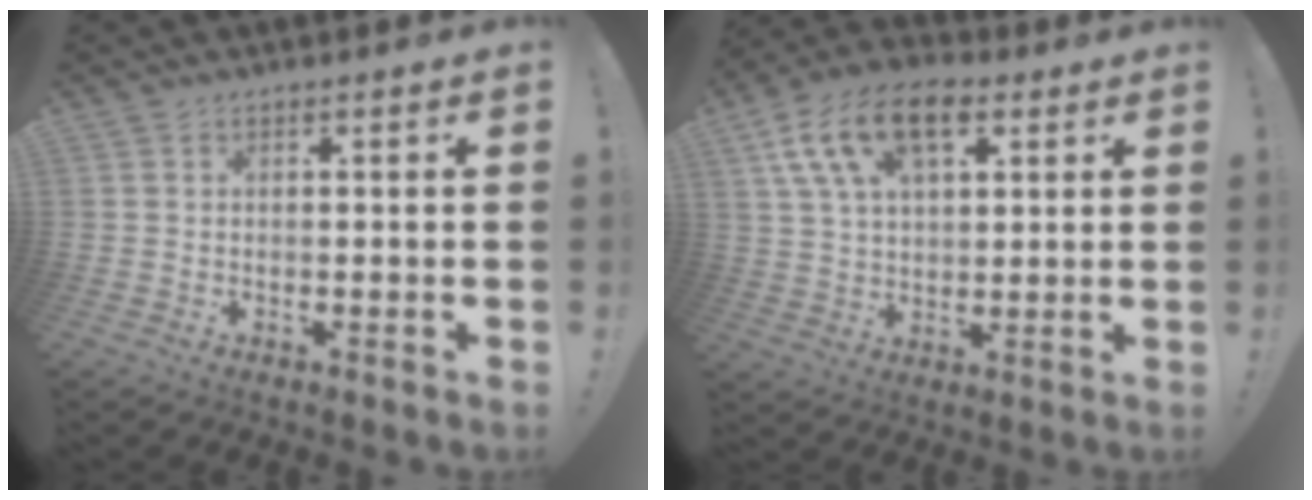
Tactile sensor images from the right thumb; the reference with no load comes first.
{"total": 16.3, "force": [7.5, 9.4, 11.1], "torque": [-0.194, -0.018, 0.138]}